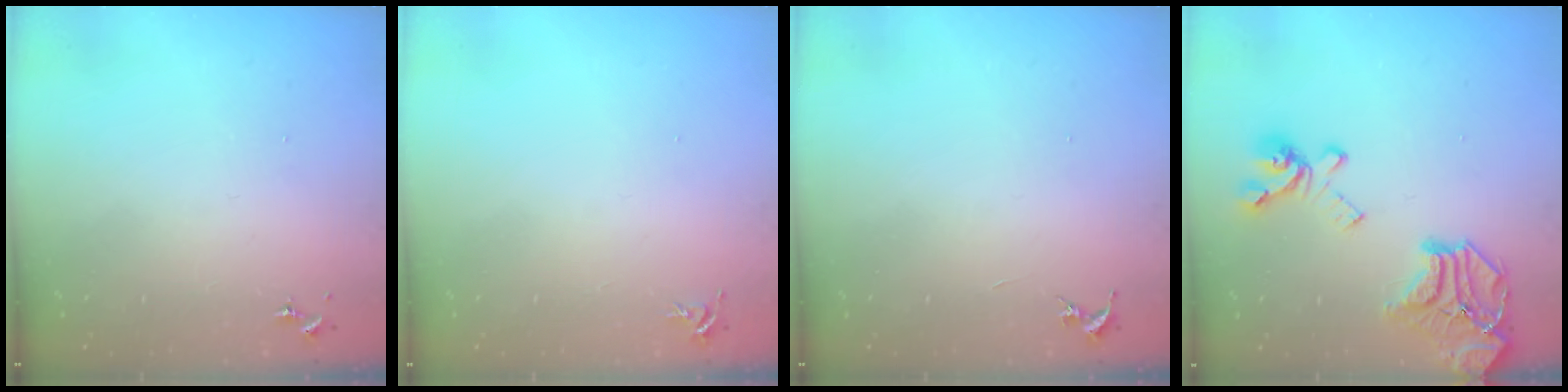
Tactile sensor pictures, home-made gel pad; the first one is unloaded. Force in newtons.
{"total": 4.4, "press": 4.4, "slide": 0.6}
{"total": 0.0}
{"total": 20.3, "press": 20.2, "slide": 2.2}